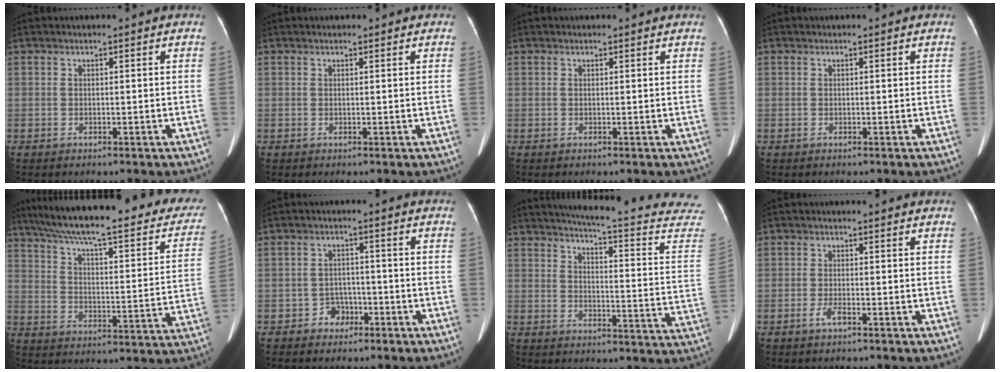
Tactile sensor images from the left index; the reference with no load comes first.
{"total": 1.5, "force": [1.3, 0.5, 0.7], "torque": [-0.008, 0.018, 0.015]}
{"total": 1.1, "force": [1.0, 0.2, 0.1], "torque": [-0.009, 0.007, 0.011]}
{"total": 0.0}
{"total": 33.0, "force": [26.2, 6.5, 18.9], "torque": [-0.277, -0.010, 0.336]}
{"total": 3.2, "force": [-1.8, 2.5, 0.9], "torque": [-0.010, 0.011, -0.028]}
{"total": 22.6, "force": [20.7, 1.4, 9.0], "torque": [-0.115, -0.085, 0.228]}
{"total": 1.7, "force": [-1.0, 0.3, 1.4], "torque": [-0.031, -0.001, -0.019]}